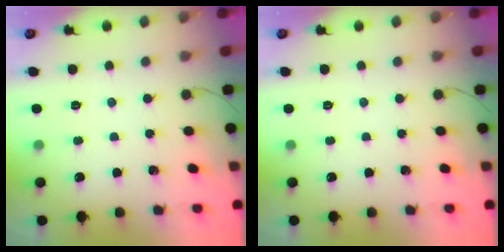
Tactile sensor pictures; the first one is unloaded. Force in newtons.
{"total": 0.0}